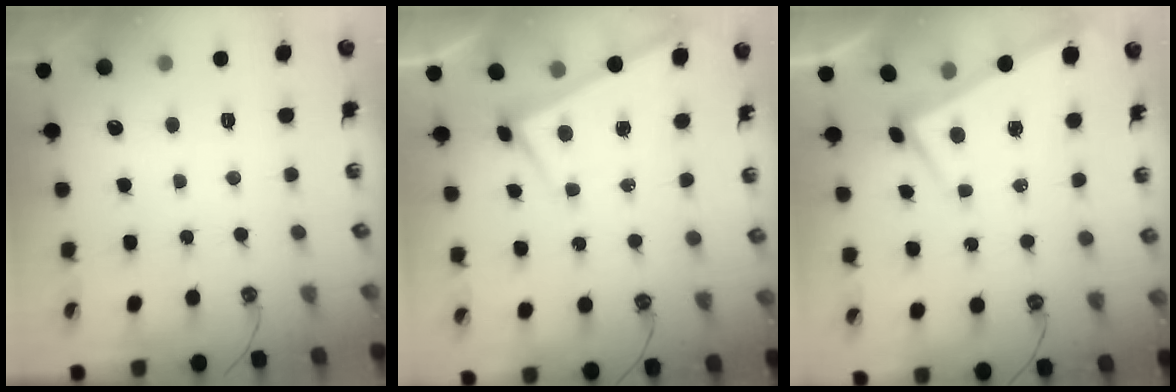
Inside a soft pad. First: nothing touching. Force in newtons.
{"total": 3.0, "press": 3.0, "slide": 0.1}
{"total": 3.9, "press": 3.9, "slide": 0.2}